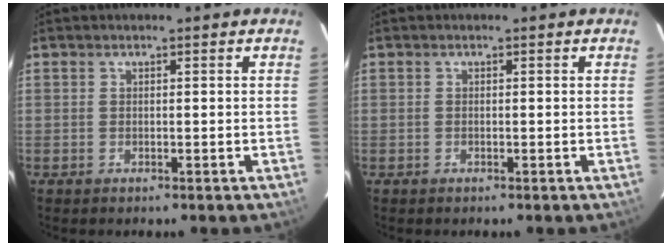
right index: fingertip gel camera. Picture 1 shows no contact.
{"total": 0.0}